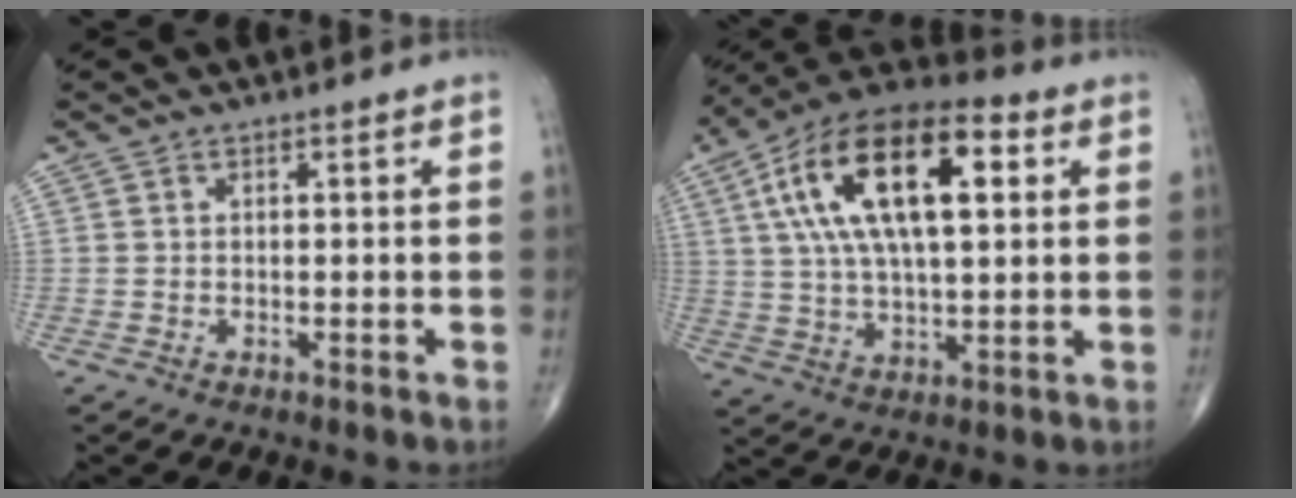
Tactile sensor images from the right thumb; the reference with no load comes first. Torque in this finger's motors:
{"motor_torque": [0.08, 3.87, 2.10, 0.67, 0.74]}